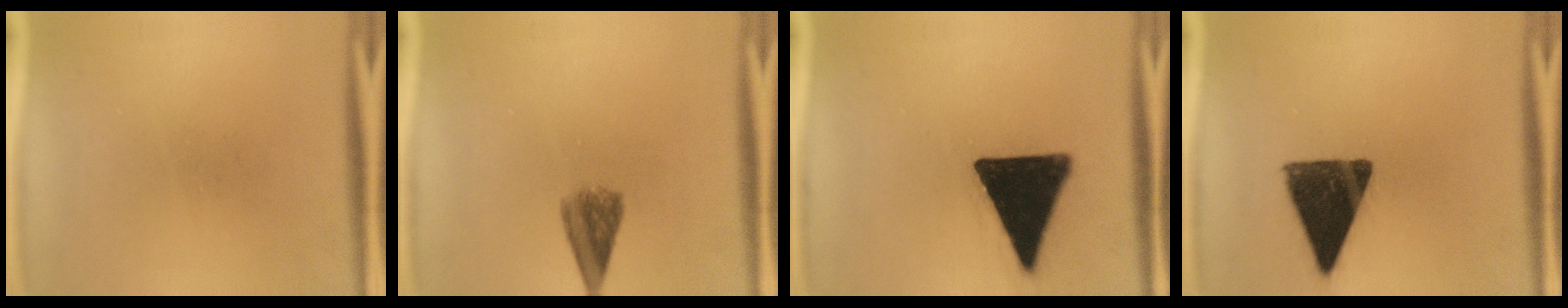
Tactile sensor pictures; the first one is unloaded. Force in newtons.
{"total": 4.5}
{"total": 19.1}
{"total": 13.7}